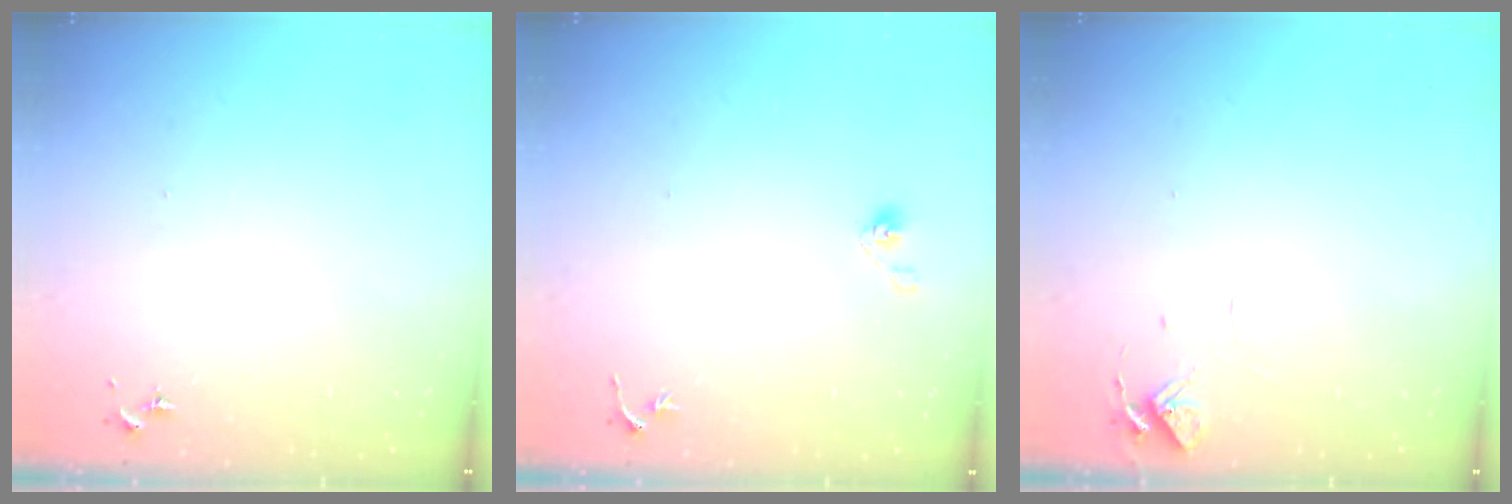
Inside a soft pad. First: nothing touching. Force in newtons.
{"total": 3.9, "press": 3.4, "slide": 1.9}
{"total": 6.2, "press": 6.2, "slide": 0.5}